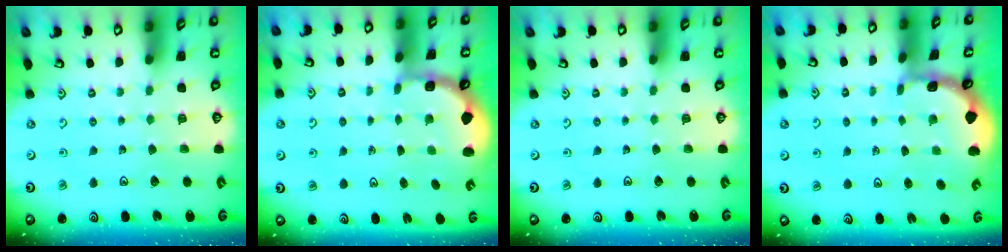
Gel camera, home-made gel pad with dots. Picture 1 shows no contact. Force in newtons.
{"total": 2.0, "press": 1.6, "slide": 1.2}
{"total": 0.0}
{"total": 1.5, "press": 1.5, "slide": 0.1}